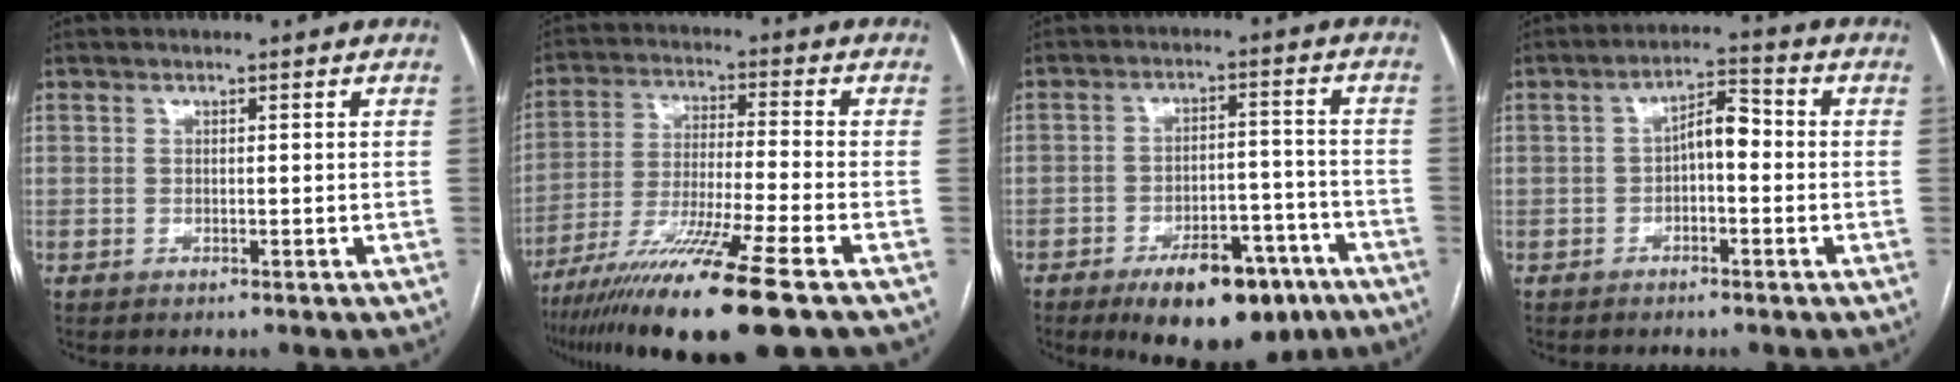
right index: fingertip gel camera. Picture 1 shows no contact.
{"total": 16.6, "force": [-11.1, -1.0, 12.3], "torque": [-0.223, -0.050, -0.194]}
{"total": 12.6, "force": [-8.2, 5.9, 7.5], "torque": [-0.085, 0.015, -0.115]}
{"total": 5.0, "force": [-0.5, 2.0, 4.6], "torque": [-0.075, 0.026, -0.011]}